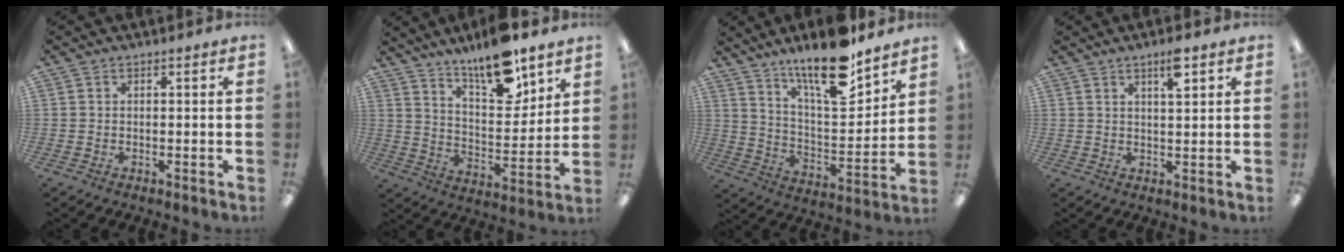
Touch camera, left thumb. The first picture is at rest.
{"total": 15.5, "force": [11.9, 5.2, 8.5], "torque": [-0.135, -0.073, 0.204]}
{"total": 17.4, "force": [13.4, 4.6, 10.1], "torque": [-0.168, -0.087, 0.223]}
{"total": 4.3, "force": [2.6, 0.9, 3.2], "torque": [-0.047, -0.006, 0.039]}